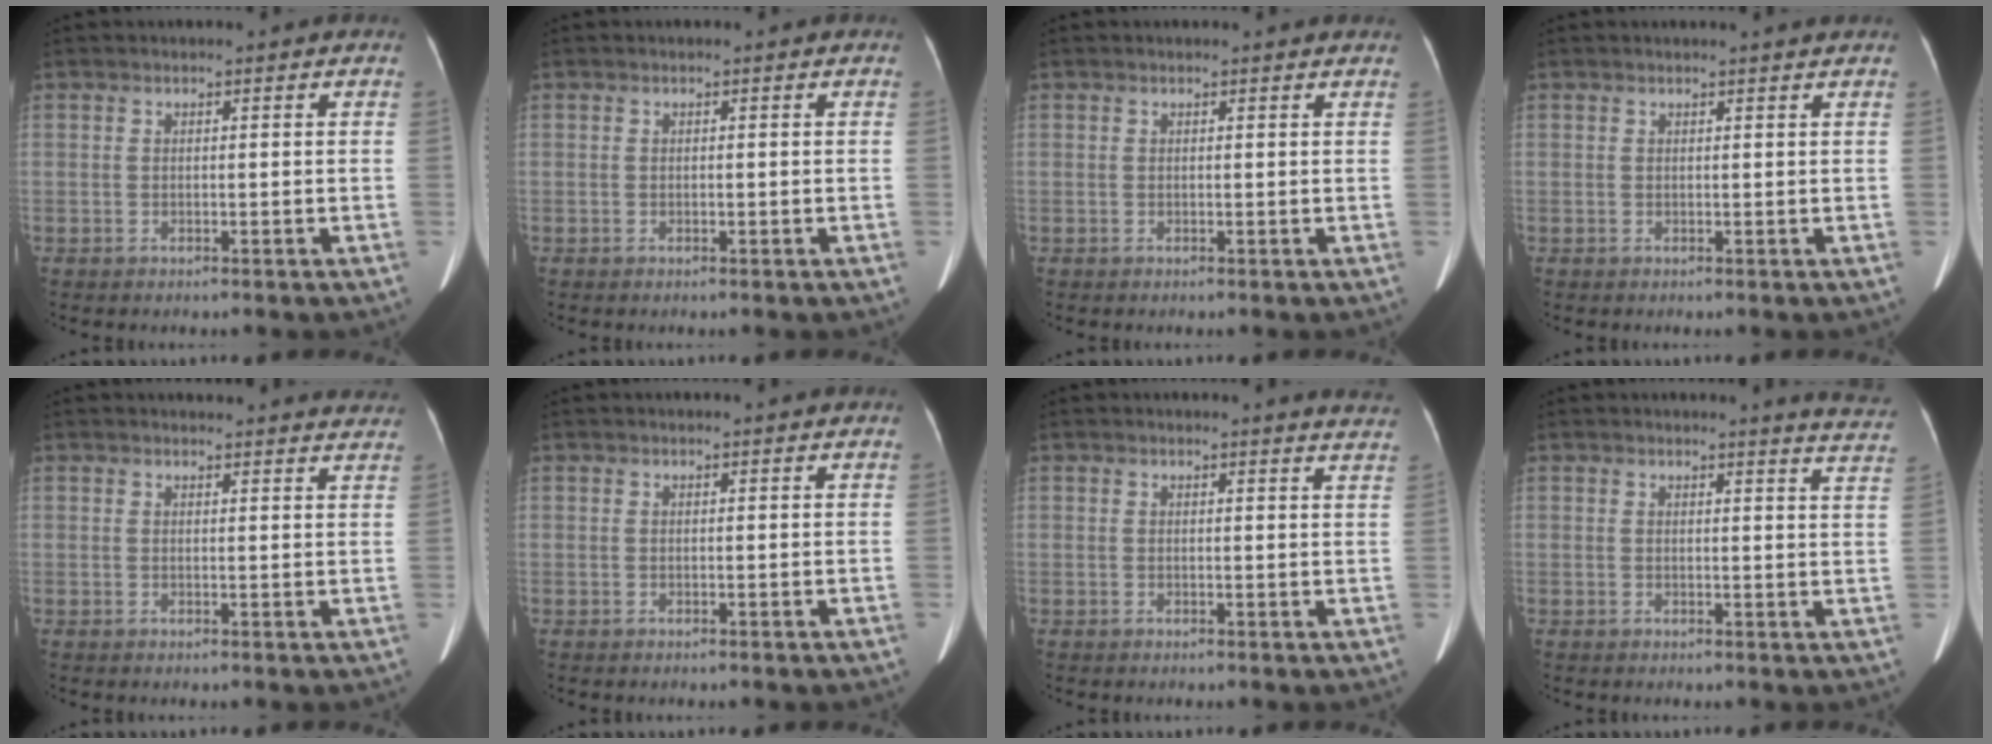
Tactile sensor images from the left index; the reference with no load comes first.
{"total": 0.0}
{"total": 1.8, "force": [1.7, 0.2, 0.3], "torque": [-0.012, 0.004, 0.011]}
{"total": 1.9, "force": [1.7, -0.4, 0.6], "torque": [-0.013, 0.003, 0.021]}
{"total": 10.2, "force": [9.9, 1.4, 1.7], "torque": [0.000, 0.001, 0.090]}
{"total": 0.7, "force": [0.7, -0.1, 0.3], "torque": [-0.004, 0.003, 0.012]}
{"total": 5.5, "force": [5.3, -0.2, 1.3], "torque": [-0.009, -0.021, 0.029]}
{"total": 7.0, "force": [6.8, -0.6, 1.4], "torque": [-0.012, -0.054, 0.047]}